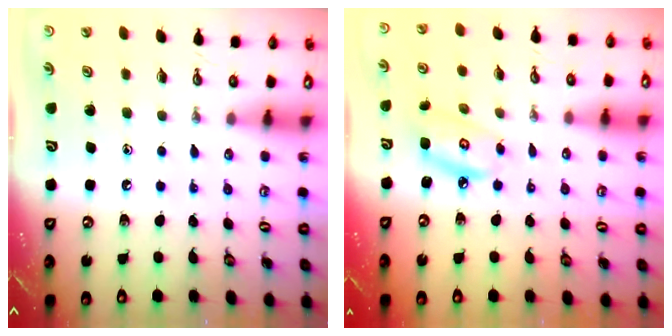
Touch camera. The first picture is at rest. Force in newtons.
{"total": 6.7, "press": 6.6, "slide": 0.4}